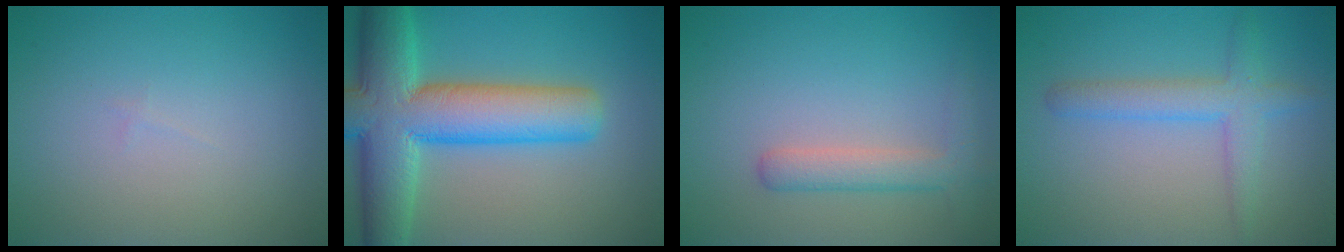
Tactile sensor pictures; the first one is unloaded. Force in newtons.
{"total": 11.6, "press": 11.6, "slide": 0.6}
{"total": 2.8, "press": 2.8, "slide": 0.2}
{"total": 3.3, "press": 3.3, "slide": 0.2}